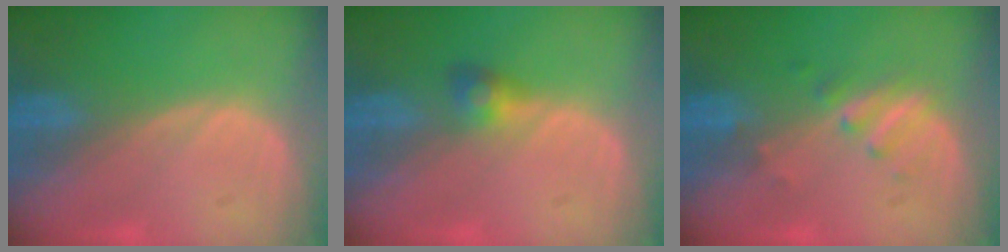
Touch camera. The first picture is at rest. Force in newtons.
{"total": 2.5, "press": 2.5, "slide": 0.2}
{"total": 2.7, "press": 2.7, "slide": 0.5}